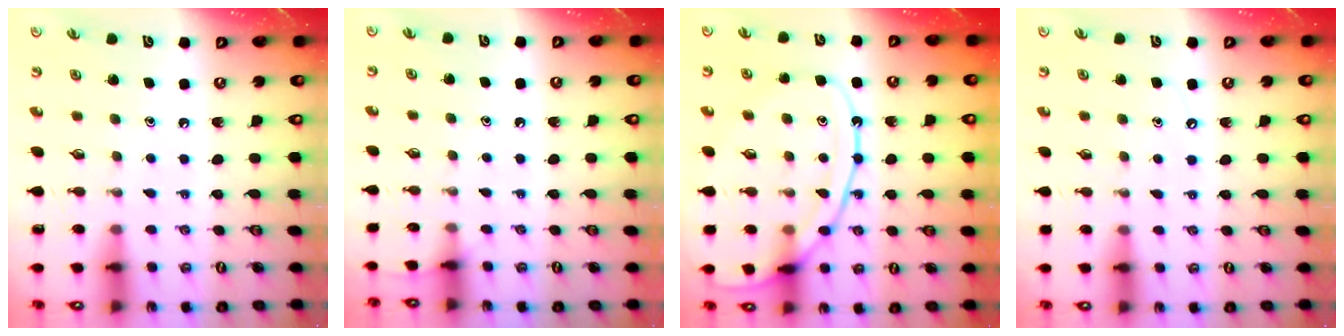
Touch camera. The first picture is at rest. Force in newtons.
{"total": 4.8, "press": 4.8, "slide": 0.6}
{"total": 14.8, "press": 14.8, "slide": 1.2}
{"total": 3.3, "press": 3.3, "slide": 0.4}